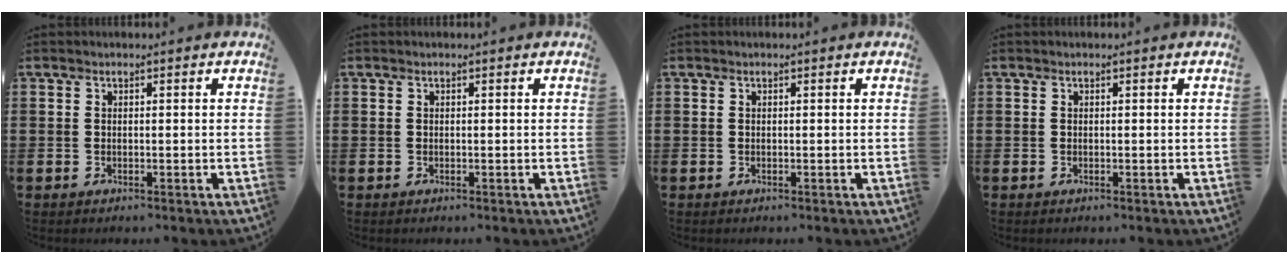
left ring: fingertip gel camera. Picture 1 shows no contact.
{"total": 0.0}
{"total": 0.0}
{"total": 0.0}